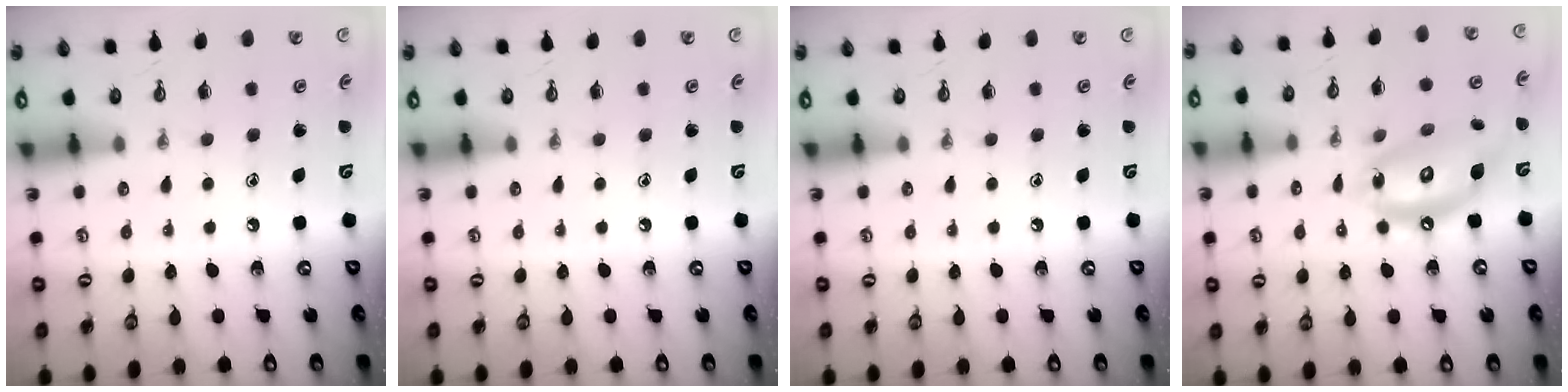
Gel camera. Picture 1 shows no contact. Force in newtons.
{"total": 0.0}
{"total": 0.0}
{"total": 13.5, "press": 13.4, "slide": 1.3}